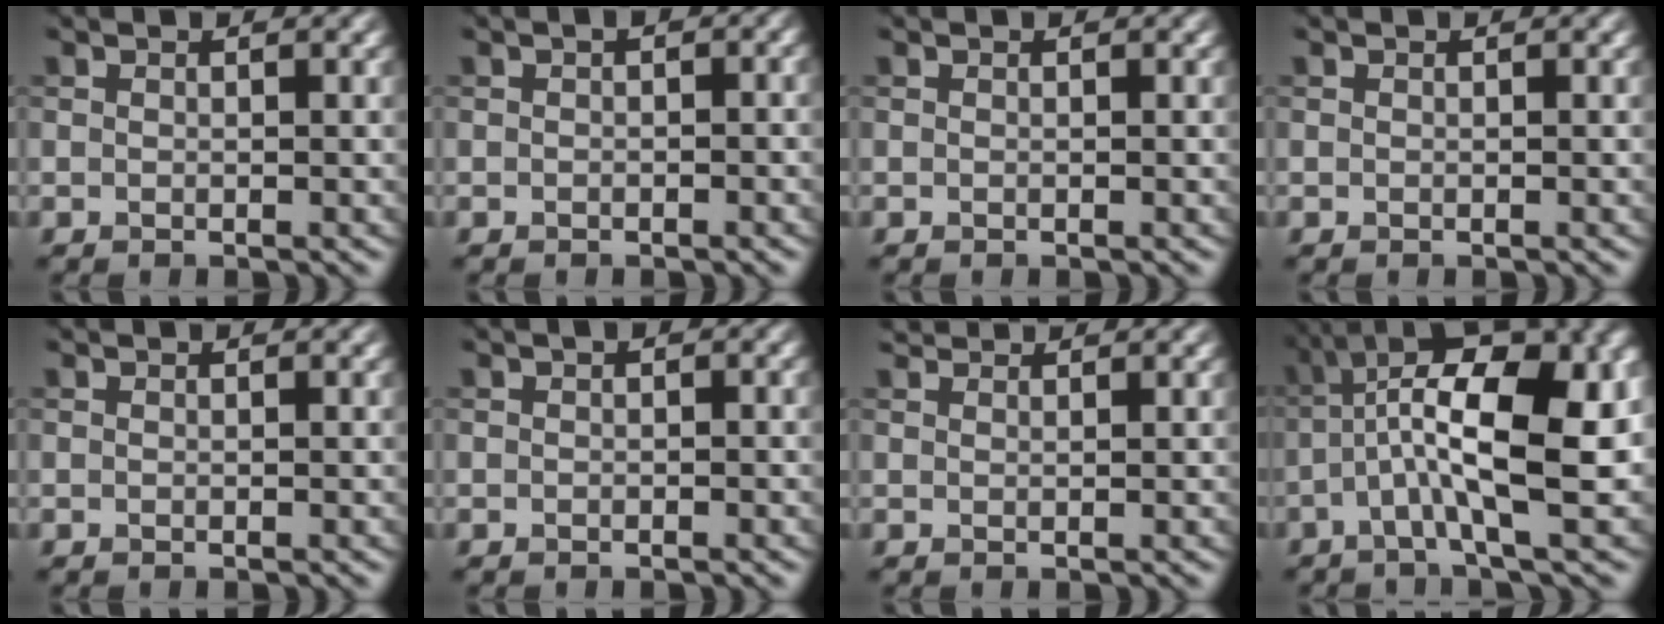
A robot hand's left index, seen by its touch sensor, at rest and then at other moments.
{"total": 1.3, "force": [0.0, 0.7, 1.1], "torque": [-0.012, 0.003, 0.000]}
{"total": 0.0}
{"total": 0.0}
{"total": 0.0}
{"total": 0.7, "force": [0.0, 0.4, 0.6], "torque": [-0.006, 0.000, 0.000]}
{"total": 2.0, "force": [1.9, 0.2, 0.6], "torque": [-0.017, 0.005, 0.025]}
{"total": 12.8, "force": [-0.4, 3.8, 12.2], "torque": [-0.212, 0.021, -0.006]}